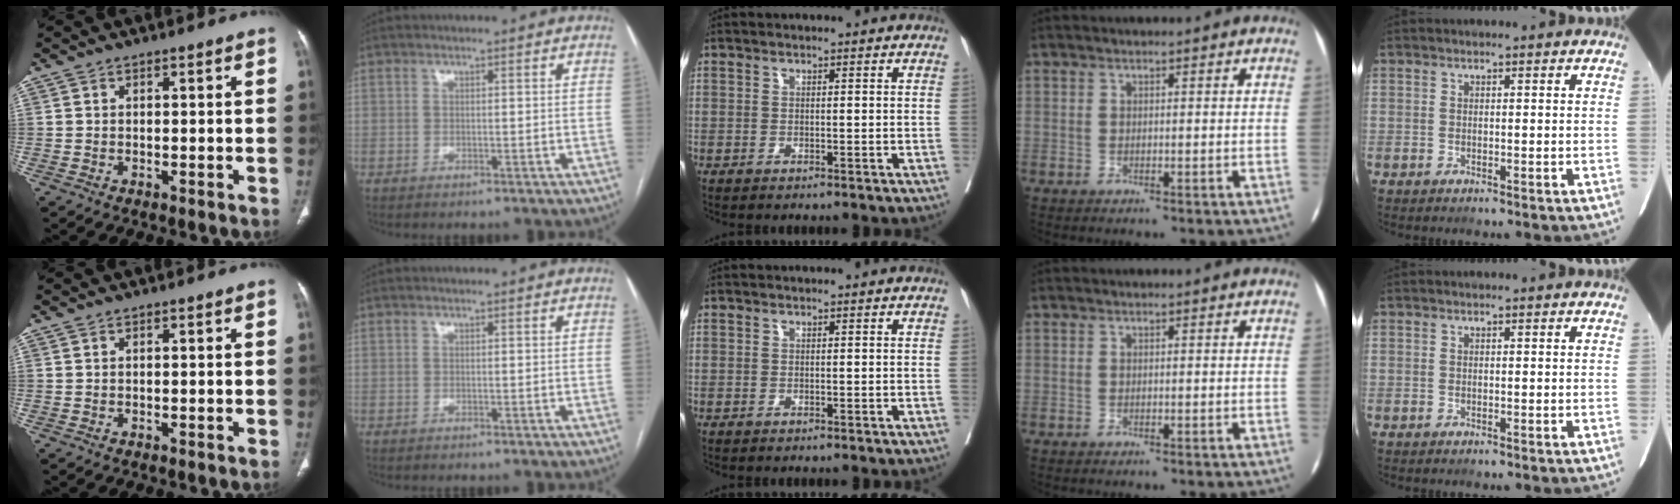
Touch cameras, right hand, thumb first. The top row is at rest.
{}